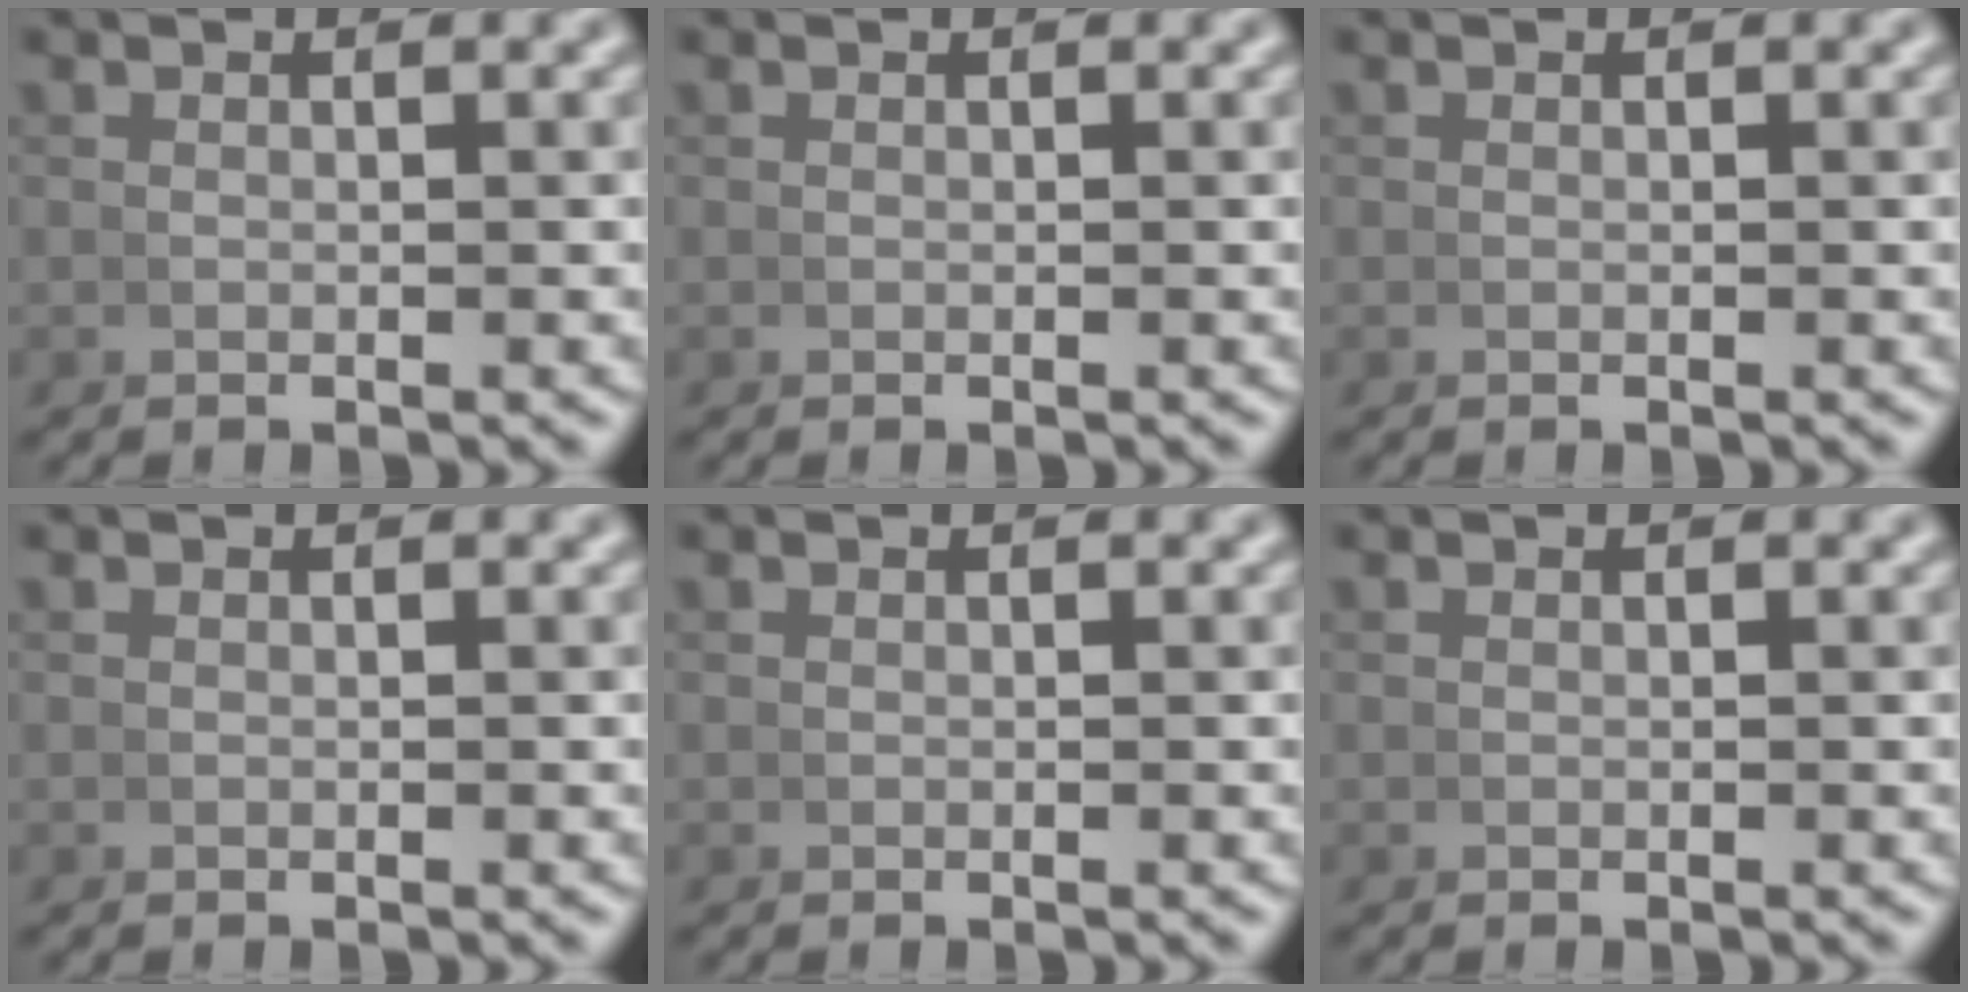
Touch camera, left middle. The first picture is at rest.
{"total": 0.0}
{"total": 0.0}
{"total": 0.0}
{"total": 0.0}
{"total": 0.0}